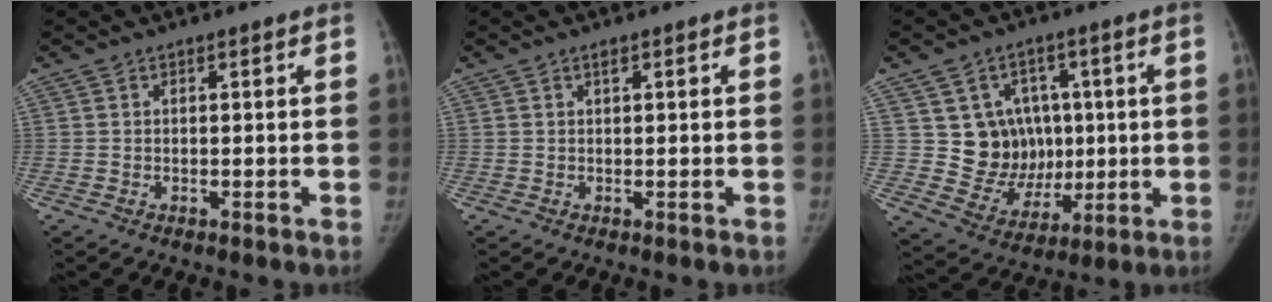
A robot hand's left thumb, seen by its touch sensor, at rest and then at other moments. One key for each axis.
{"total": 0.7, "fx": 0.5, "fy": 0.4, "fz": 0.4, "tx": -0.005, "ty": -0.002, "tz": 0.007}
{"total": 12.3, "fx": 1.9, "fy": 11.2, "fz": 4.8, "tx": -0.019, "ty": 0.000, "tz": 0.053}